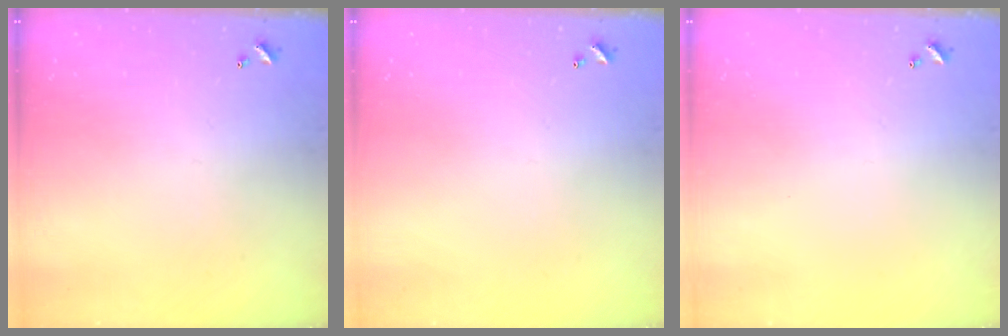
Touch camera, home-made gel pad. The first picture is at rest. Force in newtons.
{"total": 0.0}
{"total": 0.0}